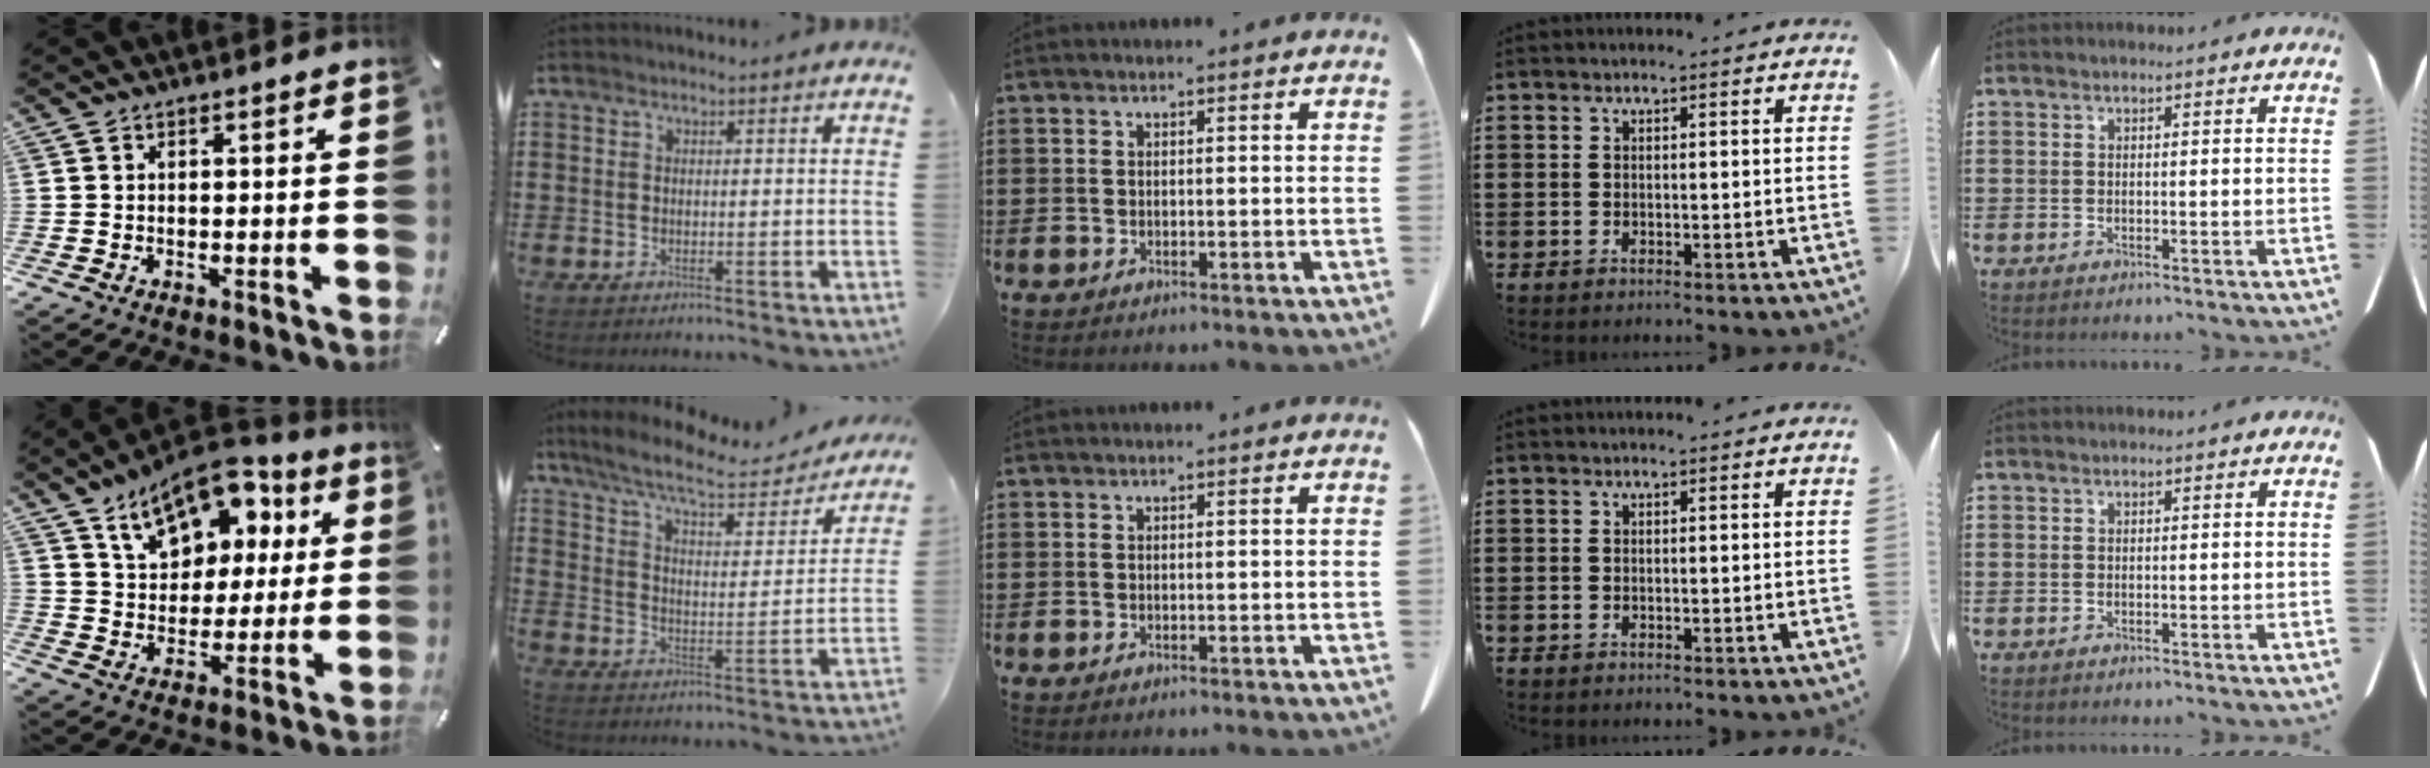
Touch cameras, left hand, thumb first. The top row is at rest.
{"thumb": {"total": 14.8, "force": [9.2, 9.5, 6.8], "torque": [-0.112, -0.051, 0.165]}, "index": {"total": 8.3, "force": [6.9, 1.2, 4.5], "torque": [-0.115, -0.031, 0.116]}}